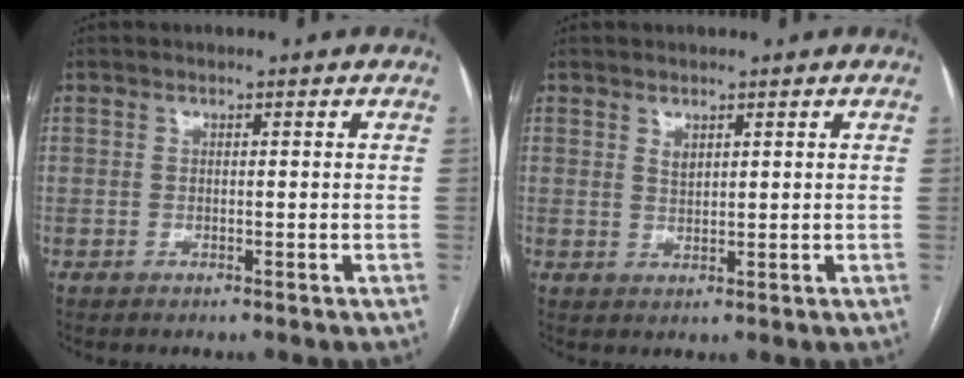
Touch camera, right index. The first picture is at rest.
{"total": 1.4, "force": [0.9, 0.6, 0.9], "torque": [-0.016, -0.001, 0.021]}